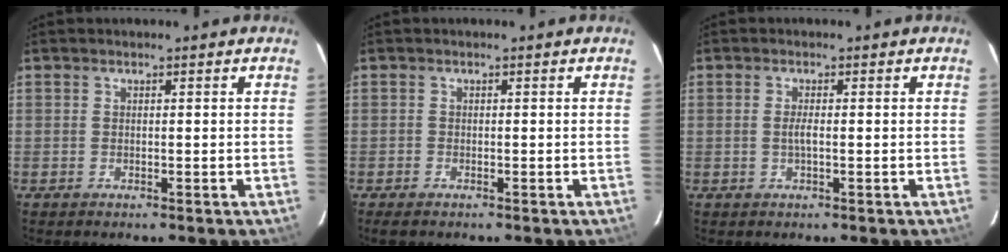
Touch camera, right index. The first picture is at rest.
{"total": 1.3, "force": [-1.1, 0.5, 0.5], "torque": [-0.012, -0.004, -0.021]}
{"total": 1.6, "force": [-0.2, 0.1, 1.5], "torque": [-0.030, 0.000, -0.006]}